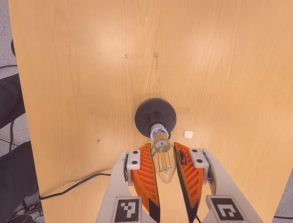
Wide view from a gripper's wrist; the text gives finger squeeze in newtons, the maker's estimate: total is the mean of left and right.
{"total": 12.5, "left": 14.0, "right": 11.0}